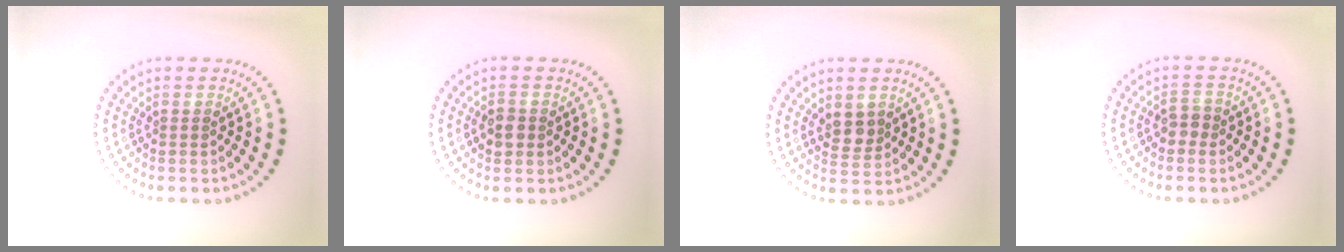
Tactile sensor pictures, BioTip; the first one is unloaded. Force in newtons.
{"total": 1.7, "press": 1.7, "slide": 0.2}
{"total": 2.0, "press": 1.8, "slide": 0.9}
{"total": 1.4, "press": 1.4, "slide": 0.4}